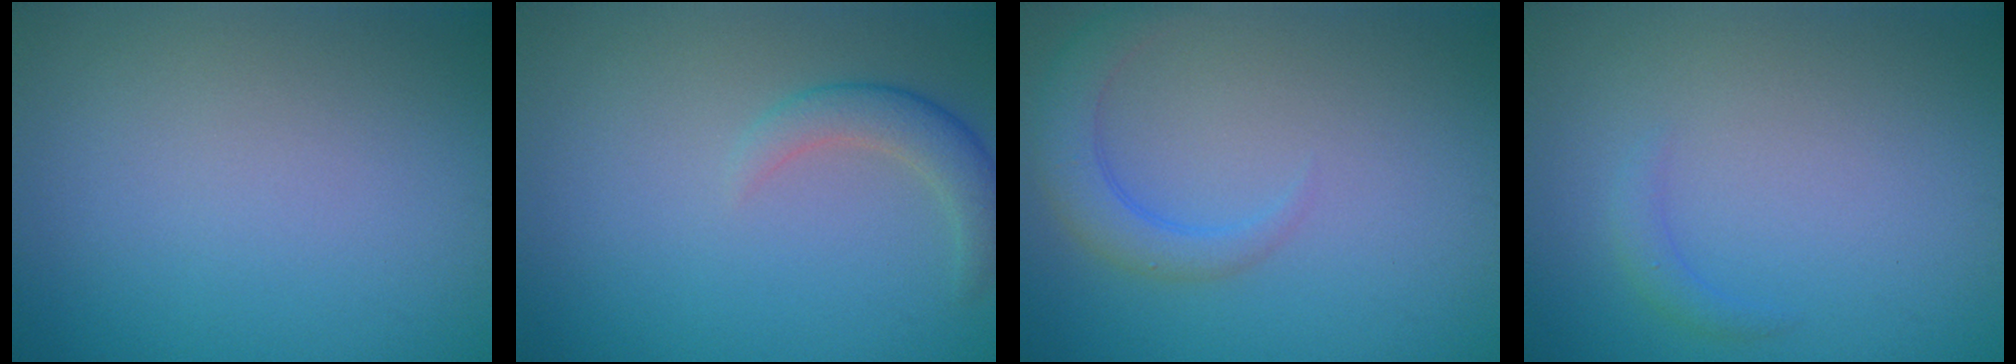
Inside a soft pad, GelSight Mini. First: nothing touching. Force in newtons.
{"total": 2.5, "press": 2.5, "slide": 0.3}
{"total": 3.0, "press": 3.0, "slide": 0.3}
{"total": 1.0, "press": 1.0, "slide": 0.1}